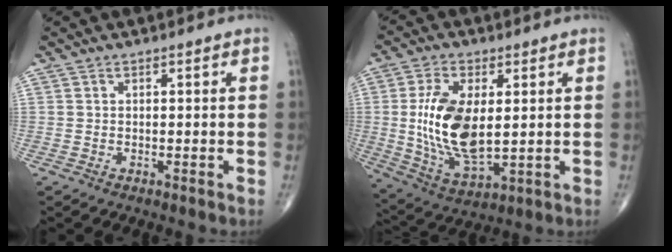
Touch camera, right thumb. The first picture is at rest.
{"total": 15.4, "force": [1.4, 7.8, 13.2], "torque": [-0.254, -0.018, 0.037]}